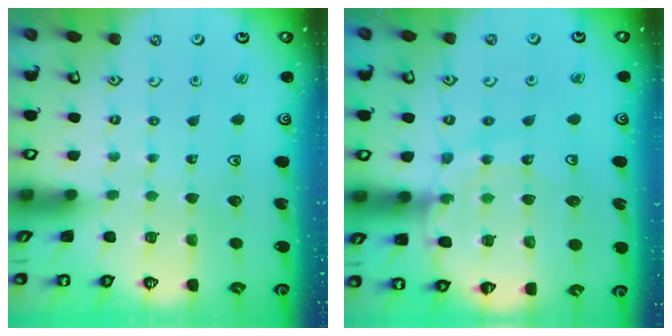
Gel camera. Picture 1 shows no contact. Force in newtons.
{"total": 16.0, "press": 15.7, "slide": 2.8}